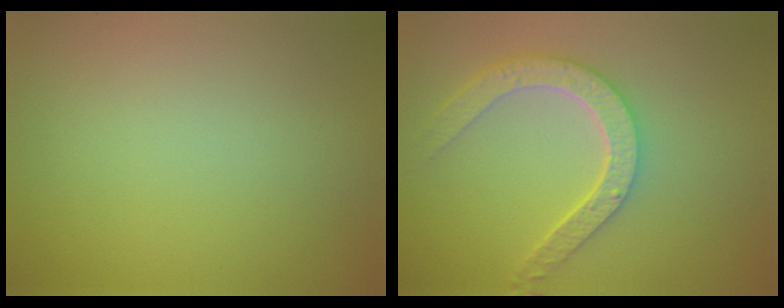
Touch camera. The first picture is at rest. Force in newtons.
{"total": 5.0, "press": 4.1, "slide": 3.0}